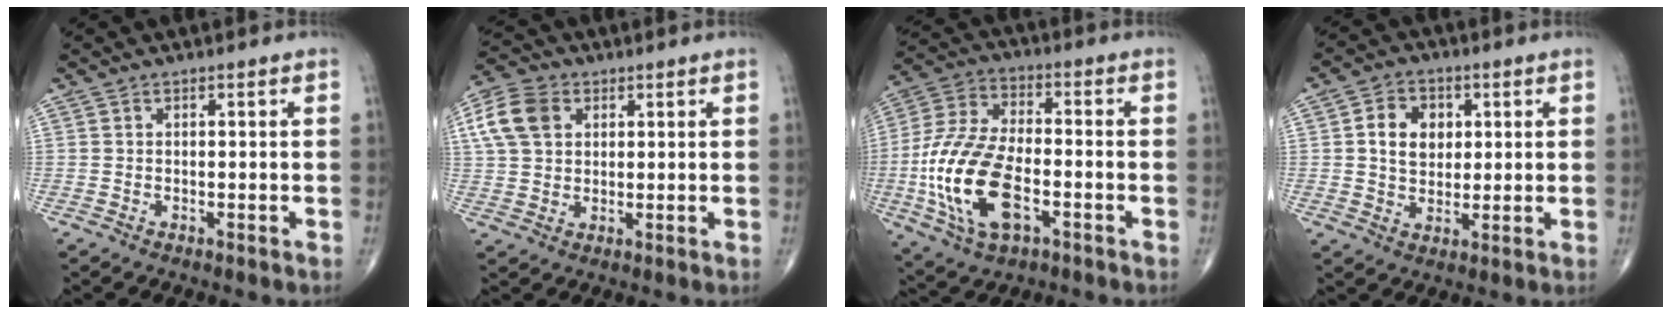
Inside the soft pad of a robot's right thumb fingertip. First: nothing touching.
{"total": 9.6, "force": [3.2, 7.0, 5.8], "torque": [-0.104, 0.007, 0.055]}
{"total": 18.5, "force": [-4.9, 9.5, 15.1], "torque": [-0.308, 0.017, -0.087]}
{"total": 8.2, "force": [1.8, 6.3, 4.9], "torque": [-0.052, -0.002, 0.028]}